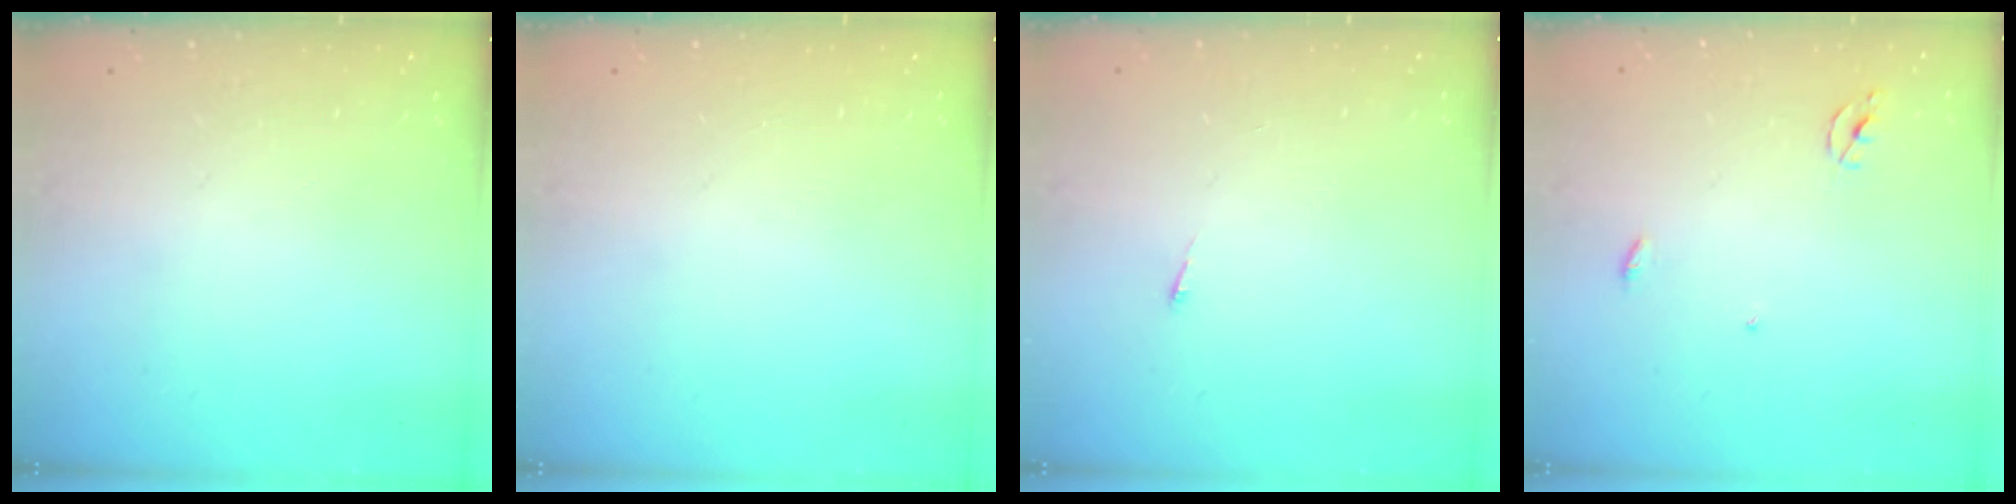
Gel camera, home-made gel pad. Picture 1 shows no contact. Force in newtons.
{"total": 0.0}
{"total": 2.6, "press": 2.5, "slide": 0.3}
{"total": 2.3, "press": 2.3, "slide": 0.1}